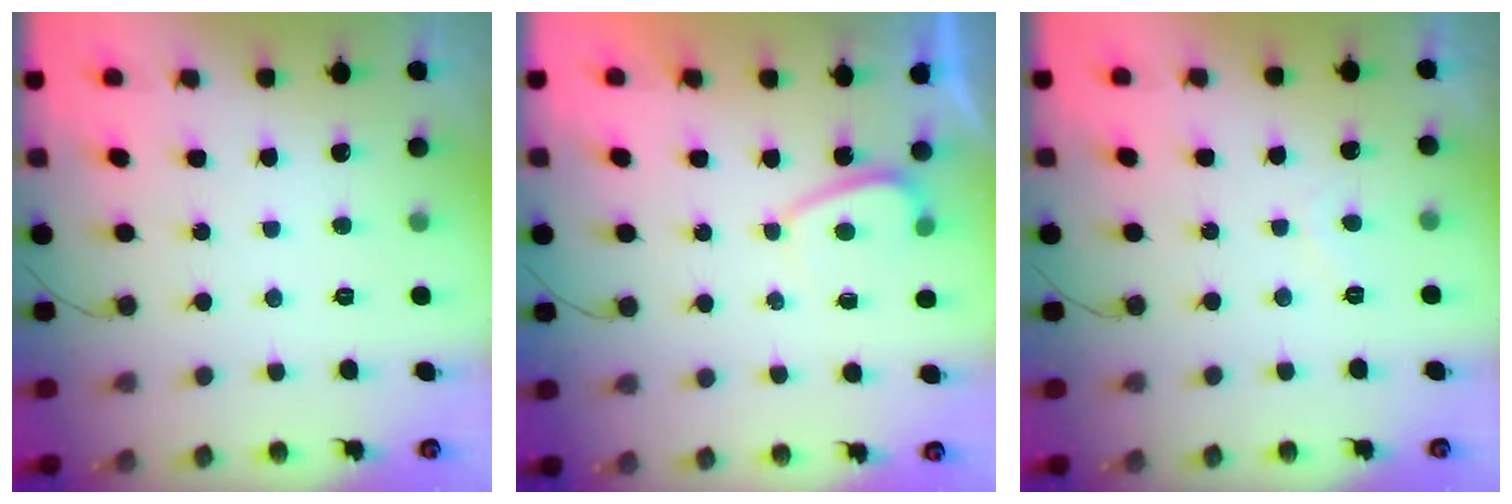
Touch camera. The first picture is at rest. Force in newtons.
{"total": 1.8, "press": 1.7, "slide": 0.6}
{"total": 1.3, "press": 1.1, "slide": 0.5}